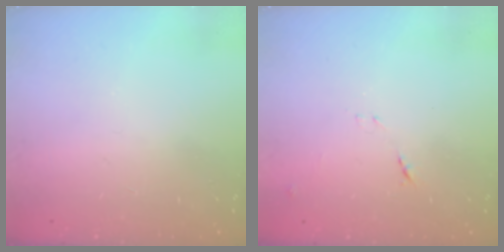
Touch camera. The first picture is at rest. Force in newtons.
{"total": 7.2, "press": 7.2, "slide": 0.6}